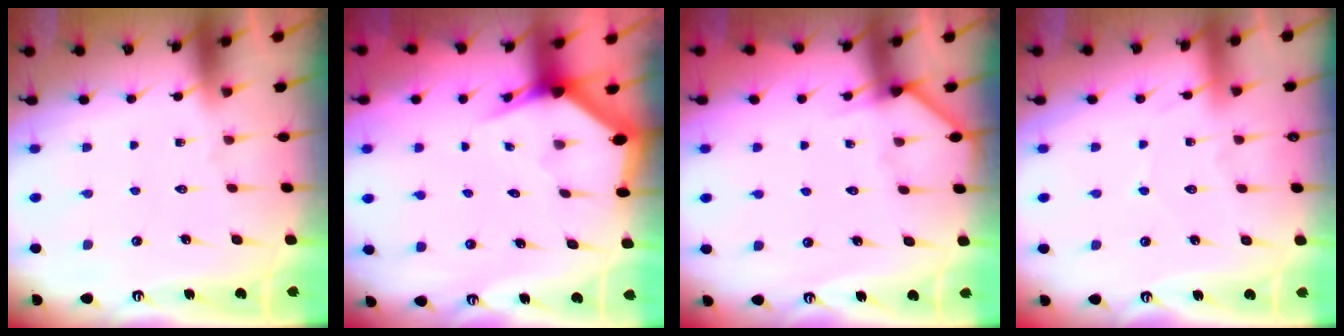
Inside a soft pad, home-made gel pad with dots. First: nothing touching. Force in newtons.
{"total": 2.7, "press": 2.7, "slide": 0.2}
{"total": 3.0, "press": 3.0, "slide": 0.2}
{"total": 2.7, "press": 2.7, "slide": 0.3}